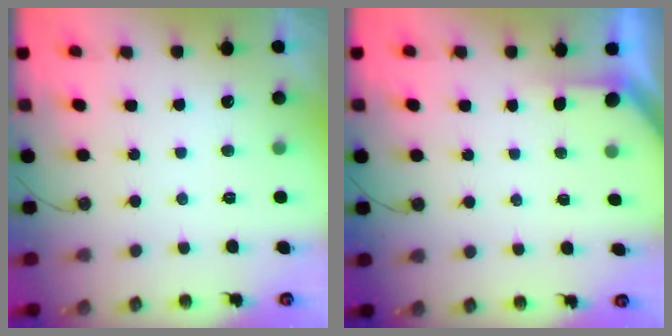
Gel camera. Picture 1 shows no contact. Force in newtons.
{"total": 1.5, "press": 1.5, "slide": 0.1}